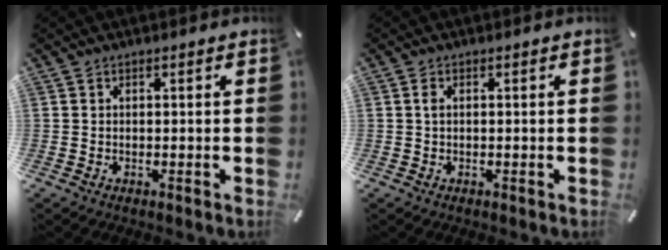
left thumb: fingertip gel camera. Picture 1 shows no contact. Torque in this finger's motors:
{"motor_torque": [0.03, 0.01, 0.06, -0.14, 0.07]}